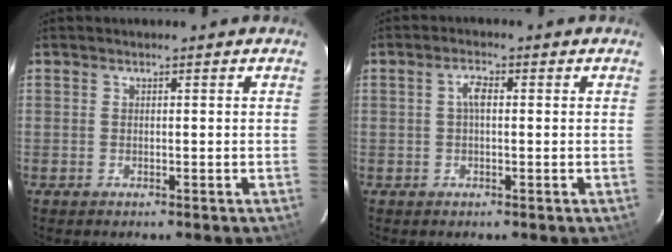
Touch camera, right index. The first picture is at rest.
{"total": 2.5, "force": [0.2, 1.0, 2.2], "torque": [-0.045, 0.009, 0.003]}